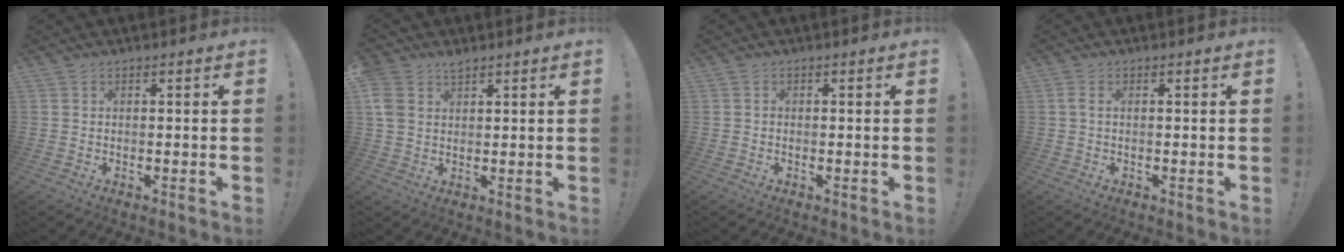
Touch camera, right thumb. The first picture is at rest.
{"total": 5.2, "force": [2.6, 3.6, 2.7], "torque": [-0.046, -0.010, 0.051]}
{"total": 0.7, "force": [-0.5, 0.5, 0.1], "torque": [-0.003, 0.003, -0.010]}
{"total": 1.5, "force": [0.1, 0.5, 1.4], "torque": [-0.029, 0.003, 0.001]}